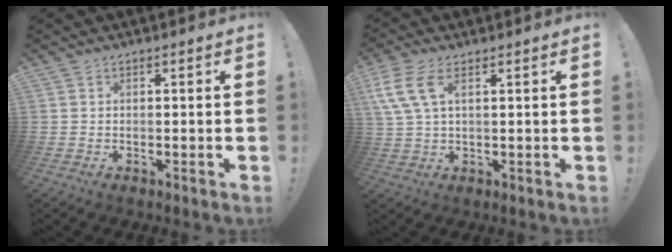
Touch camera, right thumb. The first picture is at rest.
{"total": 8.7, "force": [3.6, 4.1, 6.8], "torque": [-0.153, 0.006, 0.073]}